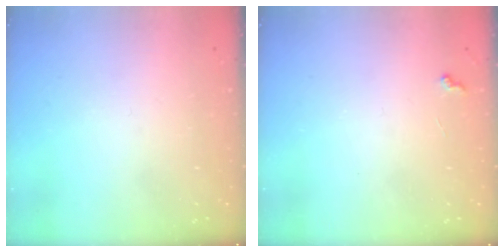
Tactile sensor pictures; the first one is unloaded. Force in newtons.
{"total": 4.8, "press": 4.8, "slide": 0.5}